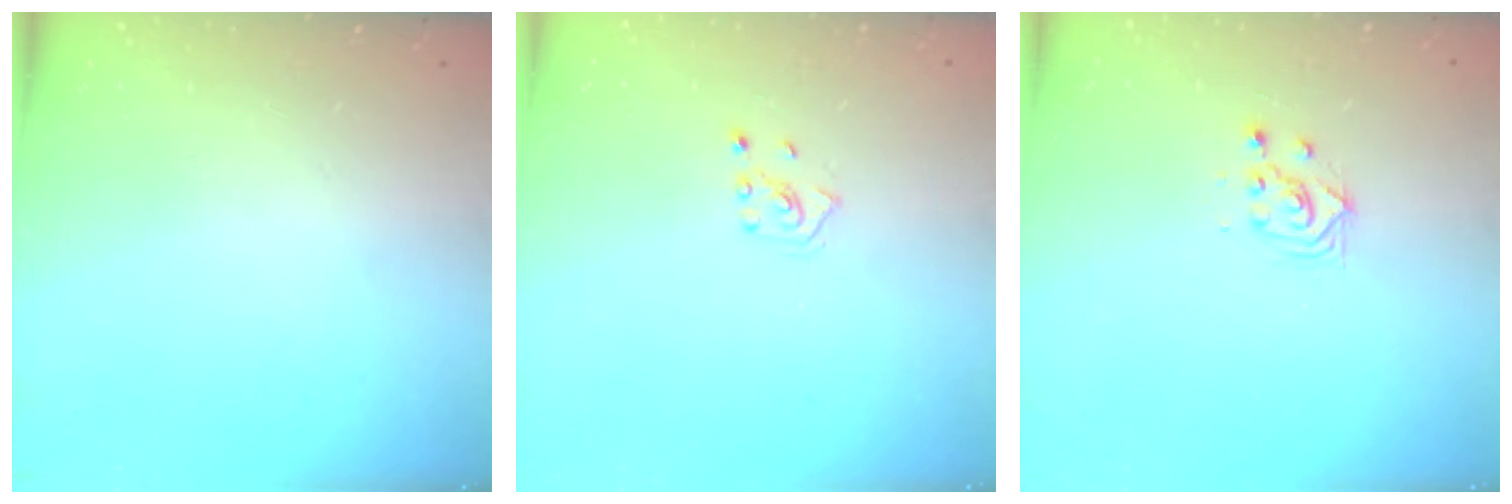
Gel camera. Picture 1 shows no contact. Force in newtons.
{"total": 2.8, "press": 2.8, "slide": 0.2}
{"total": 2.8, "press": 2.8, "slide": 0.2}